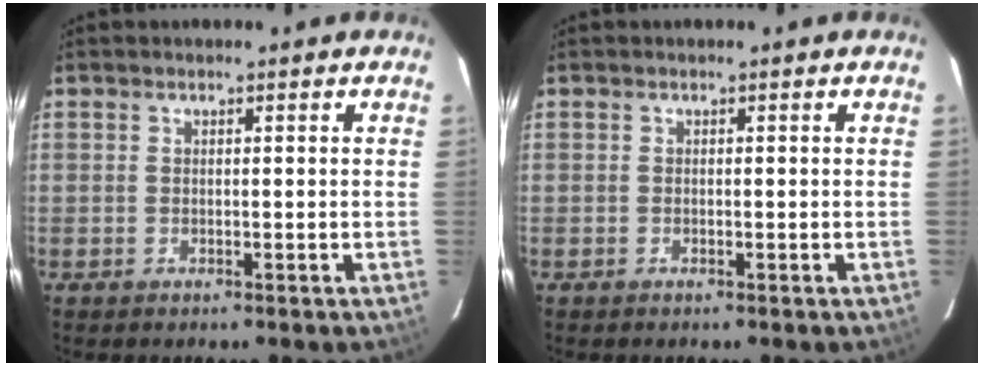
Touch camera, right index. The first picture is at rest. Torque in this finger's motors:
{"motor_torque": [0.03, 0.03, -0.01, 0.00]}